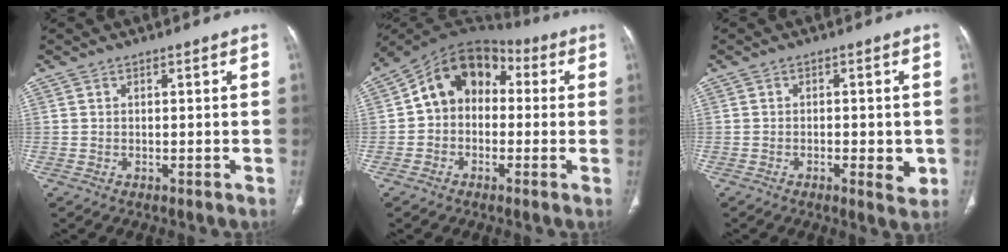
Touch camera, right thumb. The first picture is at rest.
{"total": 12.1, "force": [0.9, 9.4, 7.6], "torque": [-0.093, 0.047, -0.001]}
{"total": 4.3, "force": [-1.1, 1.7, 3.8], "torque": [-0.047, -0.005, -0.013]}